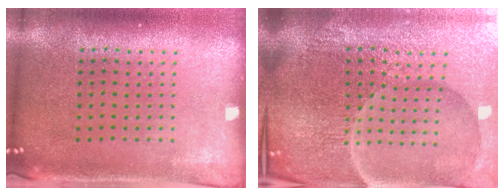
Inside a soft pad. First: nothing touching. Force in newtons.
{"total": 7.2, "press": 6.3, "slide": 3.5}